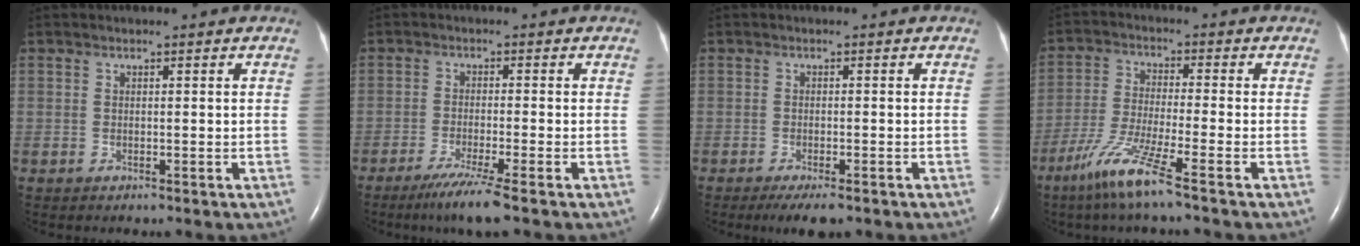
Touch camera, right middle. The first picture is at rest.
{"total": 5.9, "force": [-4.1, -0.9, 4.1], "torque": [-0.078, -0.020, -0.077]}
{"total": 4.3, "force": [-3.1, 1.0, 2.9], "torque": [-0.043, -0.009, -0.043]}
{"total": 8.5, "force": [-5.4, -0.8, 6.4], "torque": [-0.132, -0.029, -0.112]}